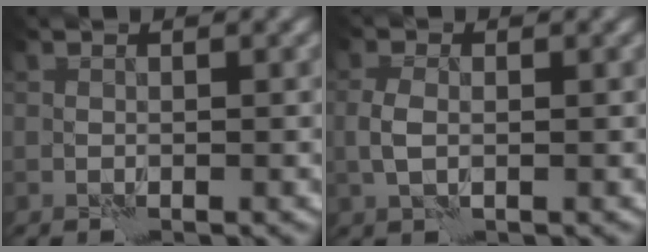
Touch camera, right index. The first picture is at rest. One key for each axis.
{"total": 1.8, "fx": 0.1, "fy": 1.0, "fz": 1.5, "tx": -0.036, "ty": 0.000, "tz": 0.000}